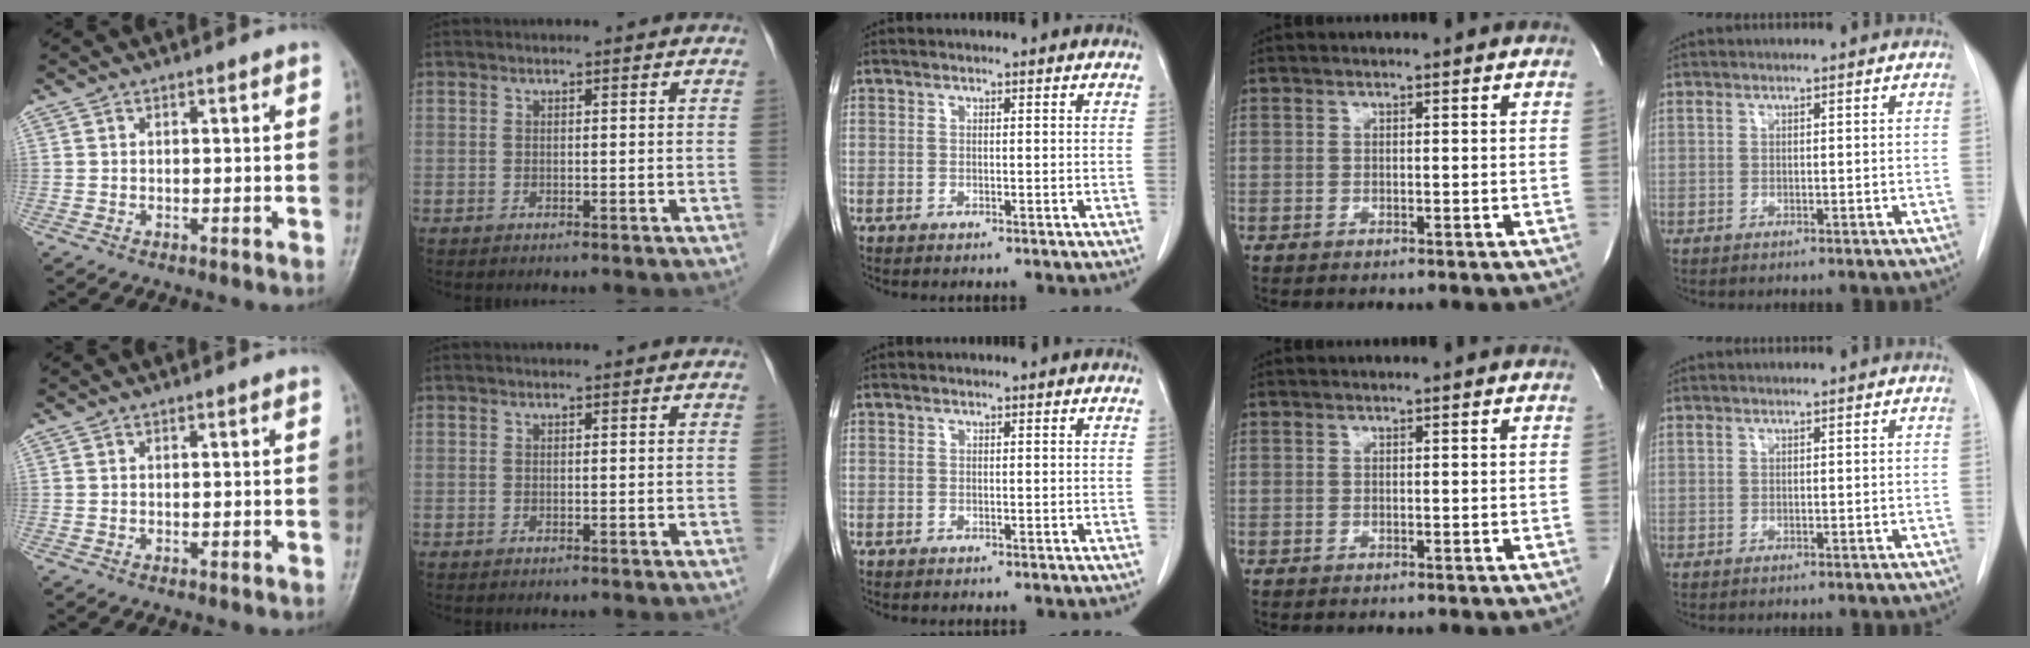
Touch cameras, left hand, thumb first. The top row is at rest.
{}